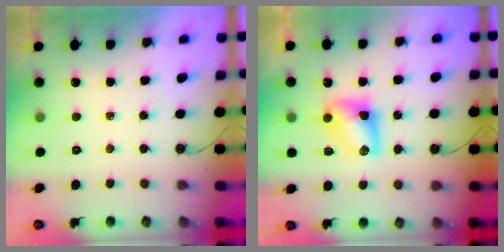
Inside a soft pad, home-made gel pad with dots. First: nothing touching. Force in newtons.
{"total": 7.6, "press": 7.6, "slide": 0.8}